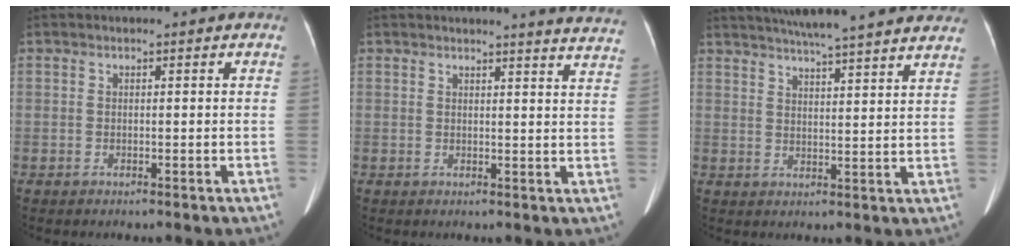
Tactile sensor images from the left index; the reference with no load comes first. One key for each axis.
{"total": 11.4, "fx": 11.1, "fy": -0.5, "fz": 2.5, "tx": -0.017, "ty": -0.072, "tz": 0.093}
{"total": 22.9, "fx": 20.4, "fy": 1.2, "fz": 10.3, "tx": -0.162, "ty": 0.005, "tz": 0.261}